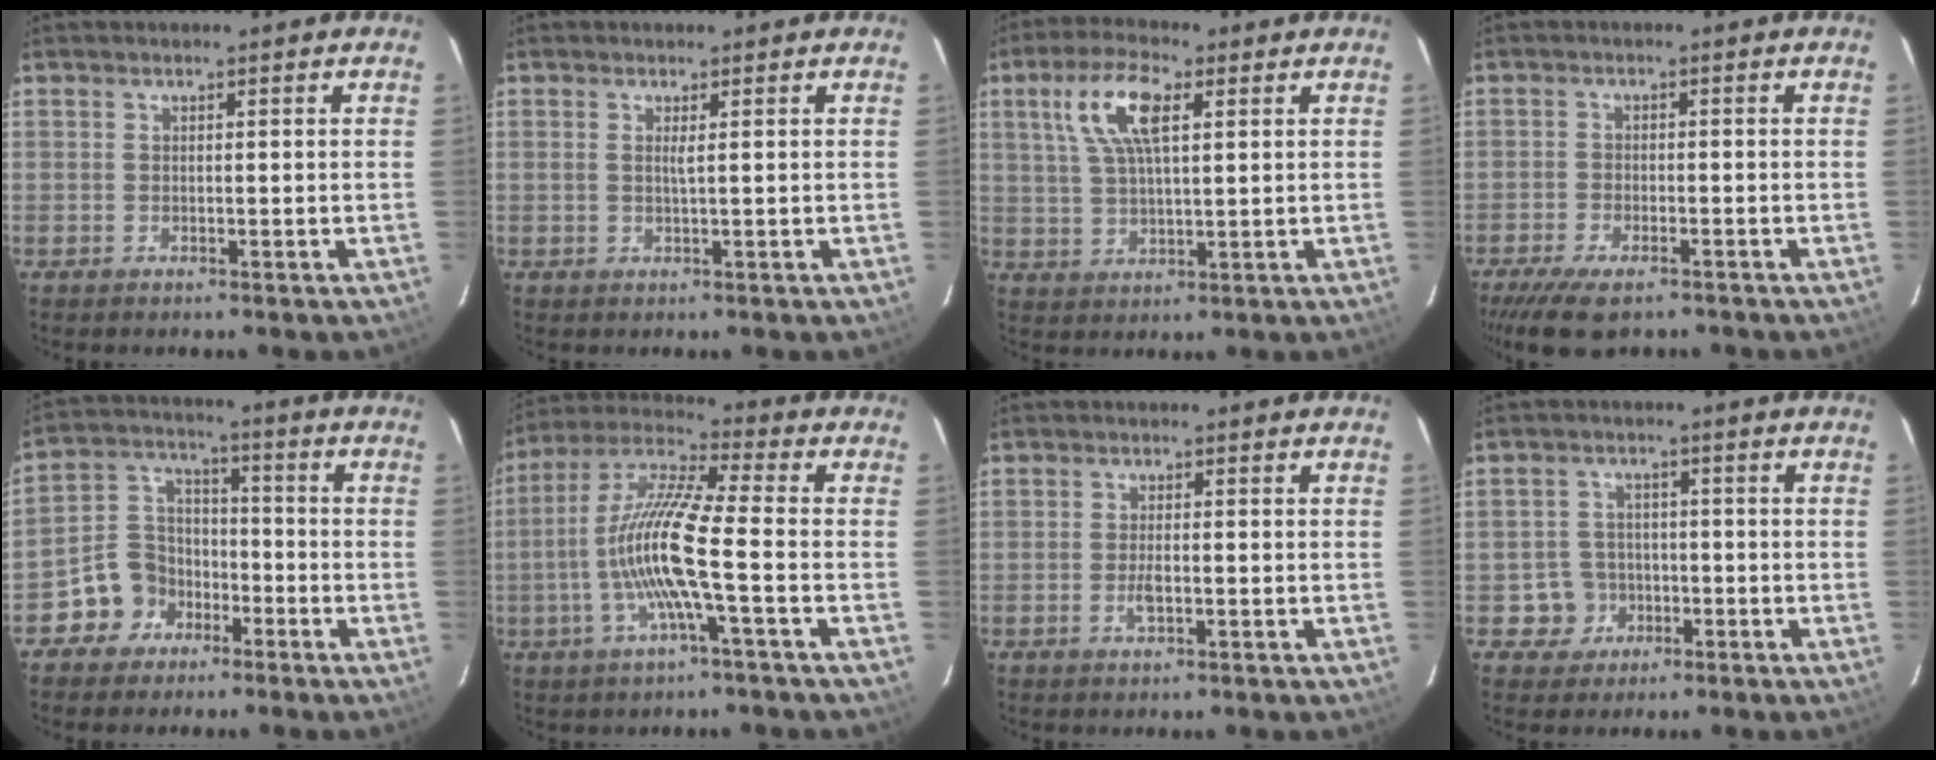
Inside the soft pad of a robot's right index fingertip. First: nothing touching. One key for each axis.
{"total": 1.2, "fx": 0.3, "fy": -0.2, "fz": 1.1, "tx": -0.022, "ty": -0.002, "tz": 0.006}
{"total": 9.7, "fx": 3.6, "fy": 3.5, "fz": 8.2, "tx": -0.162, "ty": 0.018, "tz": 0.069}
{"total": 8.6, "fx": -6.4, "fy": 3.1, "fz": 4.8, "tx": -0.117, "ty": -0.020, "tz": -0.111}
{"total": 8.9, "fx": -5.1, "fy": 7.1, "fz": 1.4, "tx": -0.034, "ty": 0.045, "tz": -0.091}
{"total": 13.3, "fx": -3.2, "fy": 0.8, "fz": 12.9, "tx": -0.254, "ty": 0.002, "tz": -0.064}
{"total": 2.5, "fx": -0.8, "fy": 0.9, "fz": 2.2, "tx": -0.043, "ty": -0.002, "tz": -0.013}
{"total": 5.2, "fx": -1.8, "fy": 4.9, "fz": 0.2, "tx": -0.008, "ty": 0.023, "tz": -0.024}